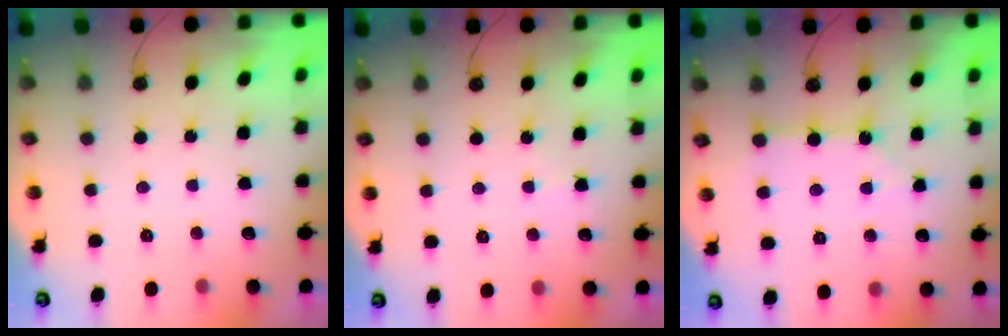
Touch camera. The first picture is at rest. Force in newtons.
{"total": 4.1, "press": 4.0, "slide": 0.6}
{"total": 2.5, "press": 2.5, "slide": 0.2}